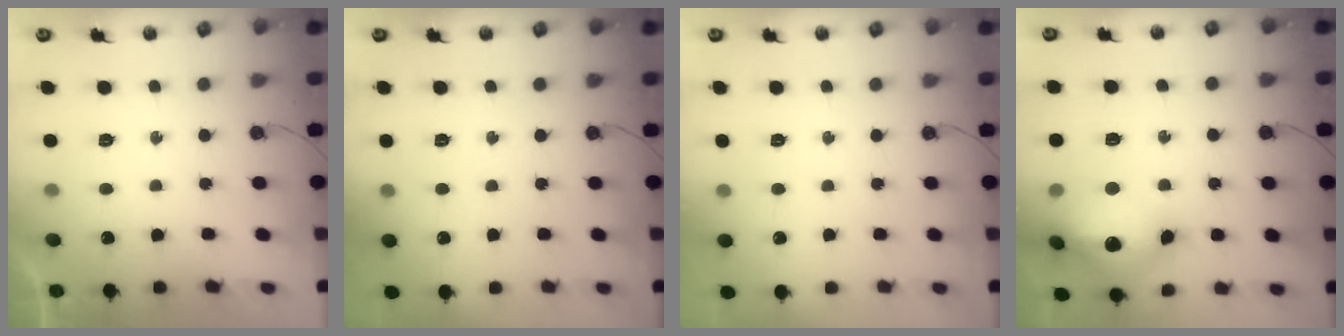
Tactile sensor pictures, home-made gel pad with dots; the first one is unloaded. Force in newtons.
{"total": 0.0}
{"total": 0.0}
{"total": 19.8, "press": 19.7, "slide": 1.8}